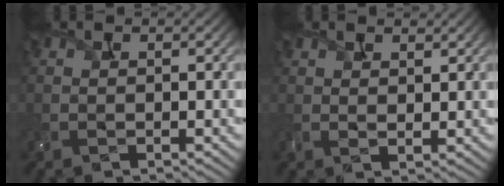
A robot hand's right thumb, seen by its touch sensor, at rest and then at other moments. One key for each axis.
{"total": 2.1, "fx": 1.6, "fy": 0.8, "fz": 1.2, "tx": -0.028, "ty": 0.001, "tz": 0.033}